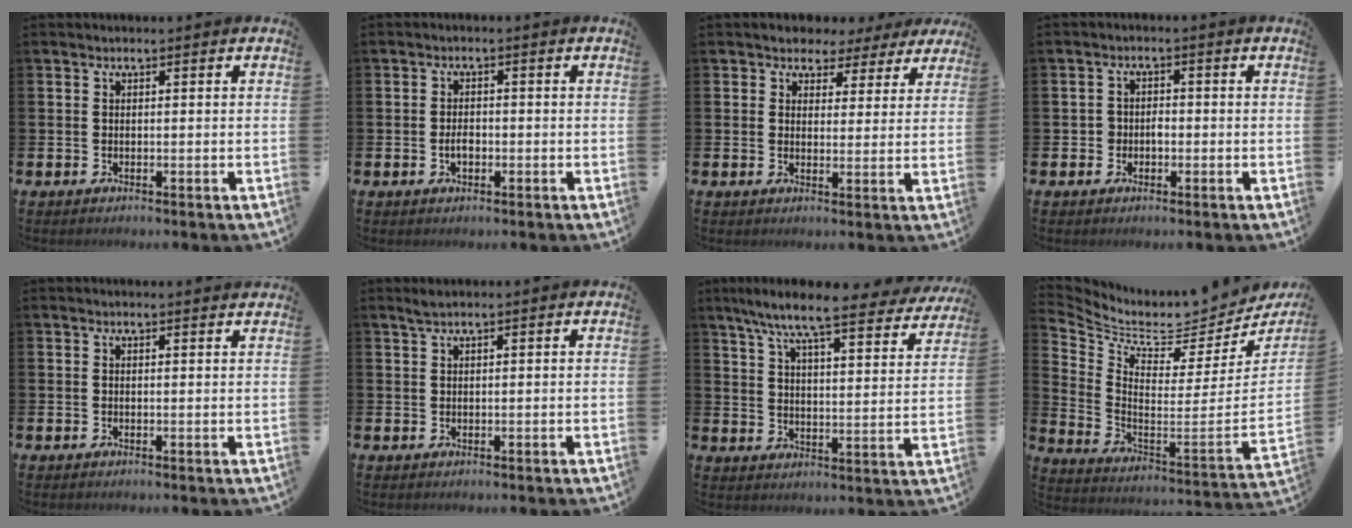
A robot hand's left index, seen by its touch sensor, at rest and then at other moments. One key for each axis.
{"total": 2.0, "fx": -0.4, "fy": 1.2, "fz": 1.5, "tx": -0.025, "ty": 0.003, "tz": -0.009}
{"total": 3.5, "fx": 2.7, "fy": 2.2, "fz": -0.1, "tx": -0.003, "ty": -0.018, "tz": 0.043}
{"total": 1.9, "fx": -0.5, "fy": 1.7, "fz": 0.7, "tx": -0.005, "ty": 0.001, "tz": -0.016}
{"total": 0.8, "fx": 0.8, "fy": -0.1, "fz": 0.2, "tx": 0.008, "ty": -0.005, "tz": 0.012}
{"total": 1.4, "fx": 1.2, "fy": 0.1, "fz": 0.8, "tx": -0.013, "ty": 0.001, "tz": 0.020}
{"total": 8.7, "fx": 7.6, "fy": 0.8, "fz": 4.2, "tx": -0.096, "ty": -0.052, "tz": 0.125}
{"total": 5.4, "fx": 5.0, "fy": 1.5, "fz": 1.3, "tx": -0.046, "ty": -0.071, "tz": 0.075}